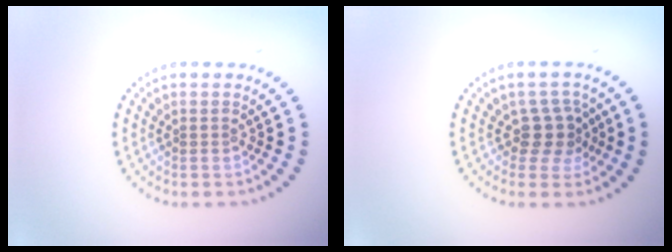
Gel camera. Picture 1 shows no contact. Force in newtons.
{"total": 2.5, "press": 2.1, "slide": 1.5}